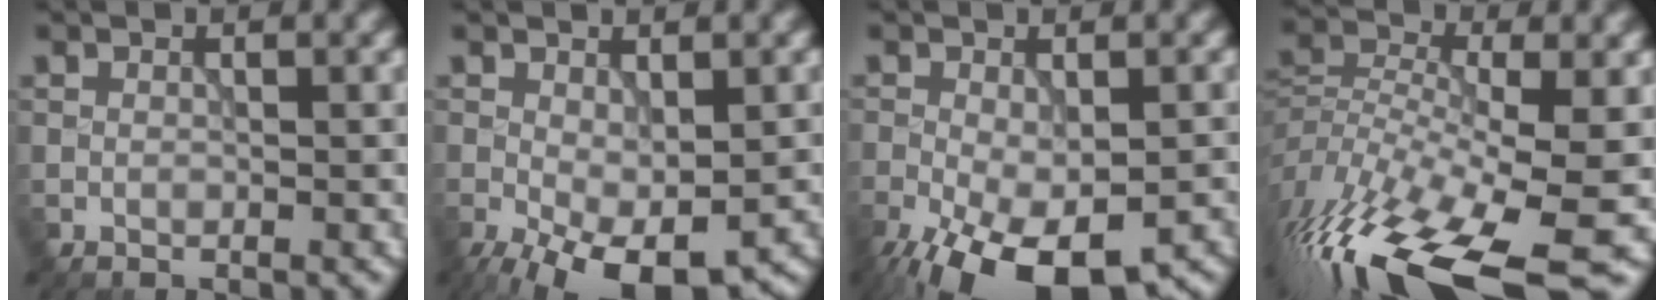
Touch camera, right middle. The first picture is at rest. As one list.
[{"total": 7.5, "force": [-3.5, 3.0, 5.9], "torque": [-0.118, -0.020, -0.044]}, {"total": 11.7, "force": [-6.5, 4.8, 8.4], "torque": [-0.163, -0.046, -0.092]}, {"total": 15.1, "force": [-8.7, 5.2, 11.2], "torque": [-0.241, -0.015, -0.143]}]